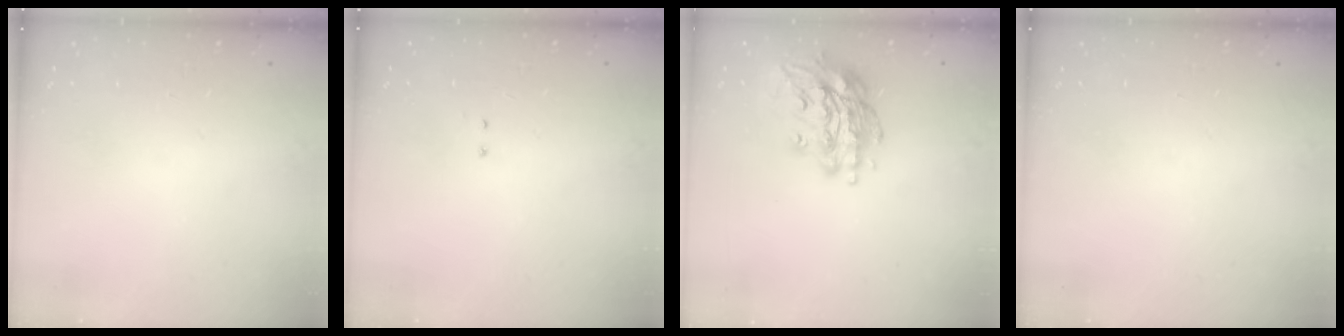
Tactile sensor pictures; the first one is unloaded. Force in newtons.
{"total": 2.0, "press": 2.0, "slide": 0.4}
{"total": 15.3, "press": 15.3, "slide": 0.8}
{"total": 0.0}